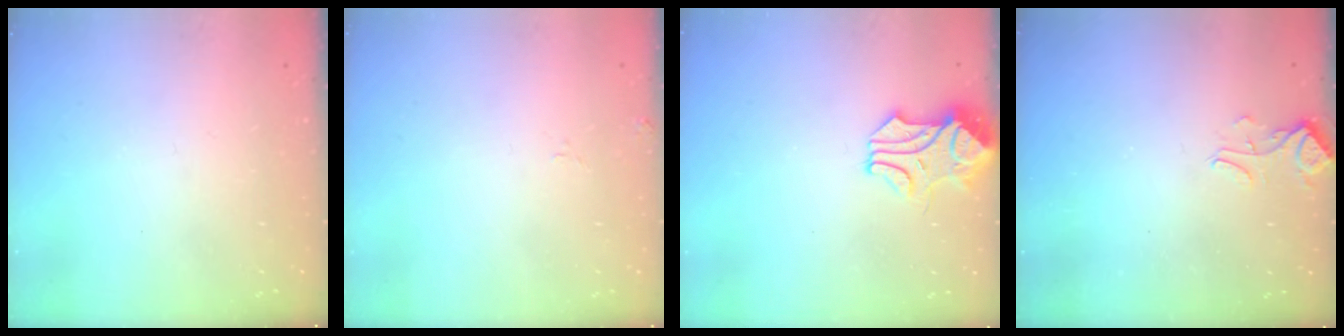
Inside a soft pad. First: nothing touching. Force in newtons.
{"total": 1.2, "press": 1.2, "slide": 0.4}
{"total": 1.0, "press": 0.5, "slide": 0.8}
{"total": 2.7, "press": 2.7, "slide": 0.5}